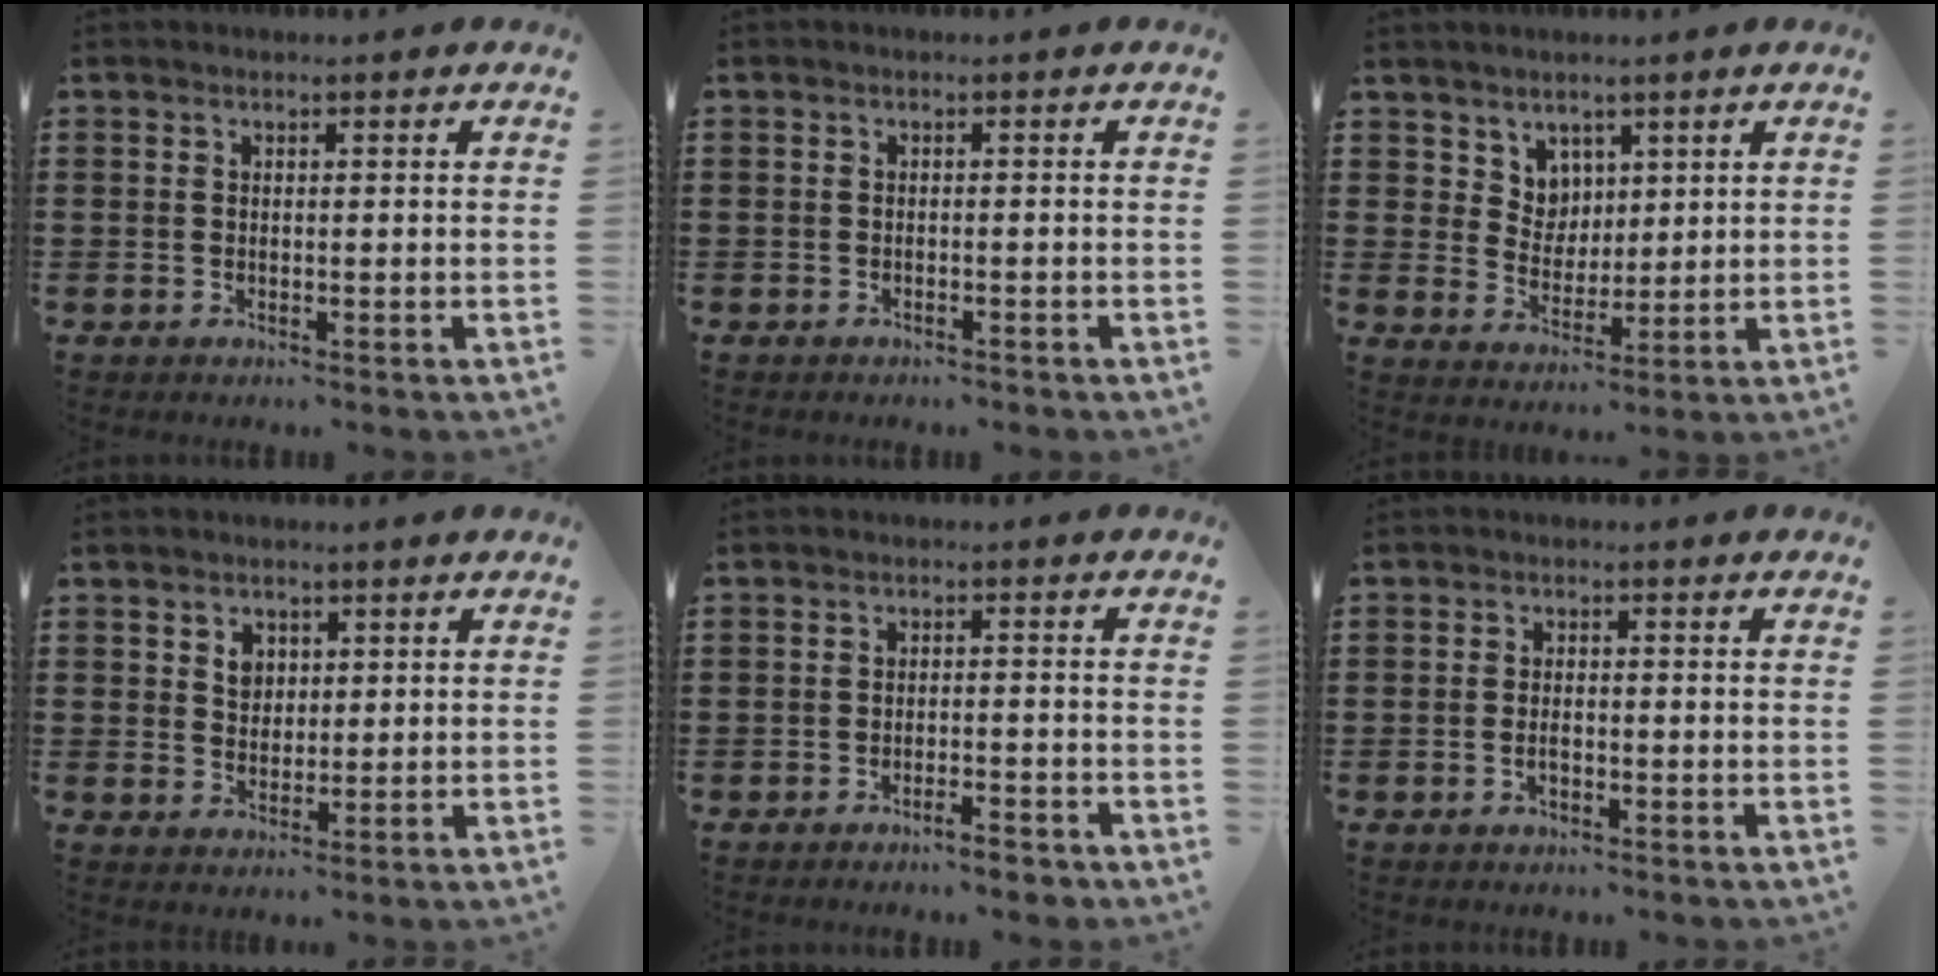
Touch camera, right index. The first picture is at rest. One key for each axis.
{"total": 0.7, "fx": -0.6, "fy": -0.1, "fz": 0.3, "tx": -0.009, "ty": -0.006, "tz": -0.010}
{"total": 4.9, "fx": 3.1, "fy": 3.8, "fz": 0.4, "tx": -0.030, "ty": 0.005, "tz": 0.059}
{"total": 2.8, "fx": 1.2, "fy": 2.2, "fz": 1.1, "tx": -0.021, "ty": 0.006, "tz": 0.020}
{"total": 2.9, "fx": -2.5, "fy": 0.2, "fz": 1.5, "tx": -0.027, "ty": -0.001, "tz": -0.046}
{"total": 1.6, "fx": -0.7, "fy": 0.7, "fz": 1.2, "tx": -0.026, "ty": 0.001, "tz": -0.012}